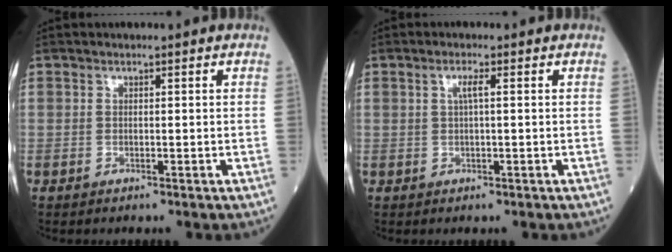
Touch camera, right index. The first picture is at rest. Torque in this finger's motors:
{"motor_torque": [-0.09, -0.07, 0.15, 0.04]}